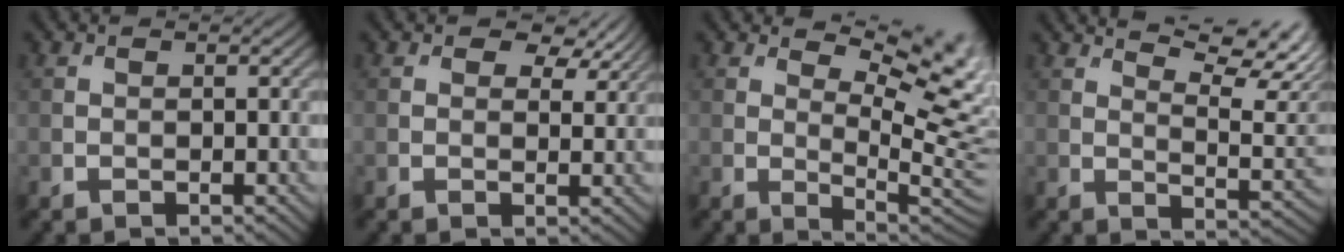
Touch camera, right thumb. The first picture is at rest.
{"total": 3.8, "force": [2.5, 2.1, 2.0], "torque": [-0.030, -0.011, 0.034]}
{"total": 11.2, "force": [6.5, 3.8, 8.3], "torque": [-0.137, 0.000, 0.085]}
{"total": 12.2, "force": [8.2, 3.6, 8.3], "torque": [-0.132, 0.015, 0.113]}